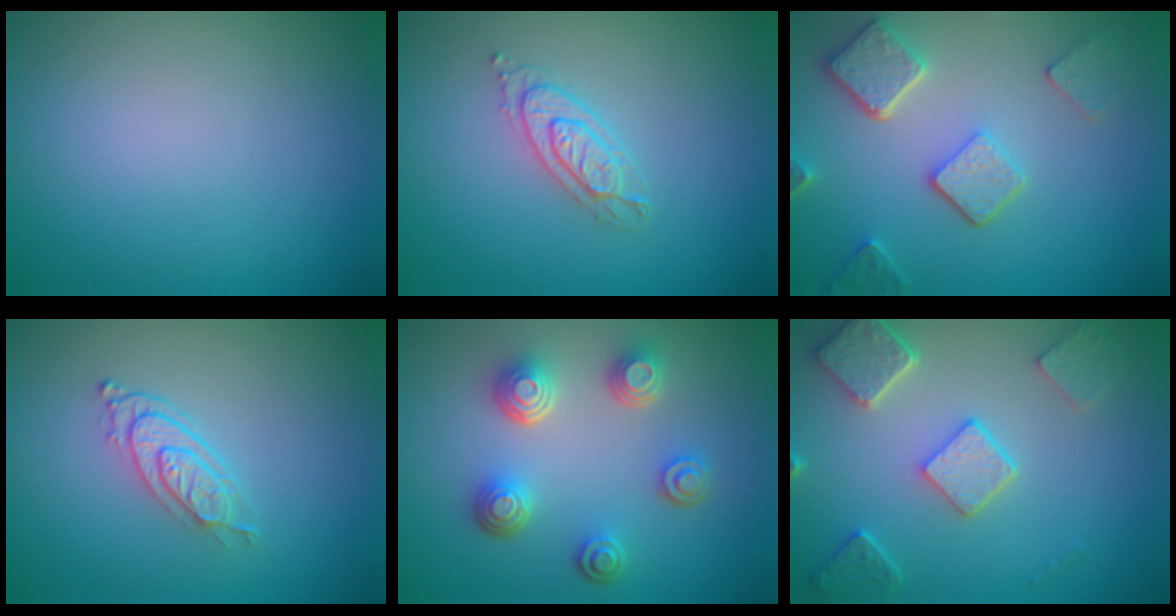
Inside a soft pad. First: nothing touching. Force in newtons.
{"total": 2.2, "press": 2.2, "slide": 0.3}
{"total": 5.2, "press": 3.9, "slide": 3.4}
{"total": 2.7, "press": 2.1, "slide": 1.7}
{"total": 4.5, "press": 3.5, "slide": 2.8}
{"total": 5.0, "press": 3.9, "slide": 3.0}